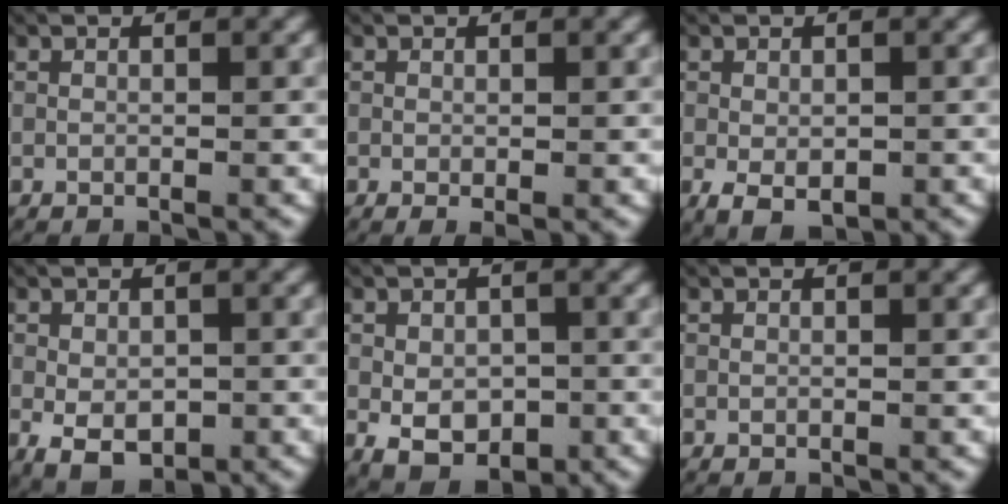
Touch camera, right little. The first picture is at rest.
{"total": 0.8, "force": [-0.4, 0.2, 0.7], "torque": [-0.011, -0.007, -0.002]}
{"total": 3.4, "force": [-1.5, 2.0, 2.3], "torque": [-0.046, -0.018, -0.012]}
{"total": 4.6, "force": [-1.9, 2.9, 3.0], "torque": [-0.063, -0.028, -0.015]}
{"total": 5.7, "force": [-2.5, 3.7, 3.6], "torque": [-0.072, -0.034, -0.022]}
{"total": 0.0}